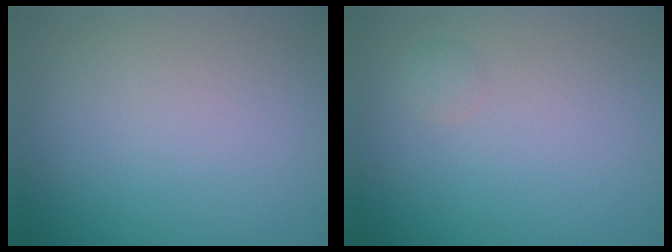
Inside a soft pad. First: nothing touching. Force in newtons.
{"total": 0.6, "press": 0.6, "slide": 0.0}